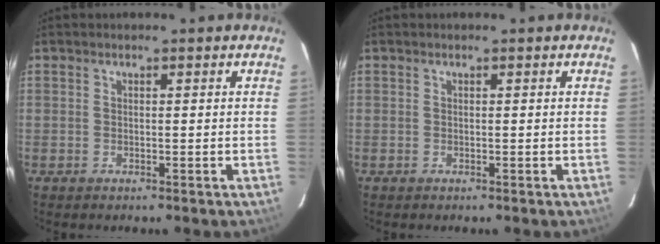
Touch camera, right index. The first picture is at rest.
{"total": 0.0}